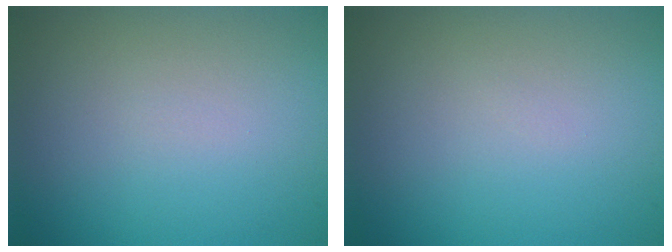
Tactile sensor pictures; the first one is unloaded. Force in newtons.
{"total": 0.0}